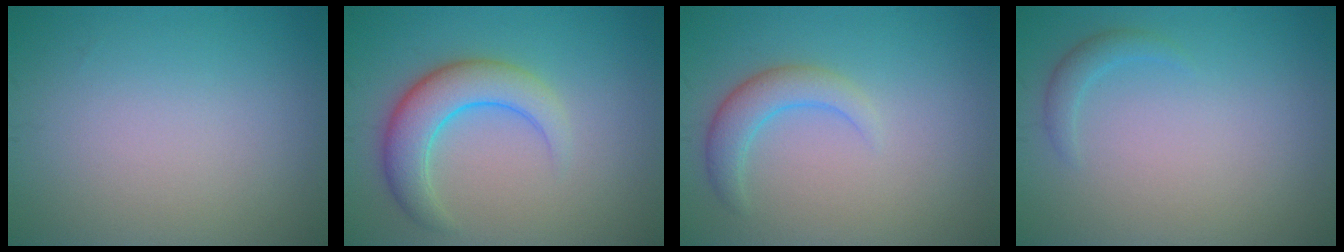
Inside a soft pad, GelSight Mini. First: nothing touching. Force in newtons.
{"total": 5.3, "press": 5.3, "slide": 0.1}
{"total": 2.9, "press": 2.9, "slide": 0.1}
{"total": 1.3, "press": 1.3, "slide": 0.2}